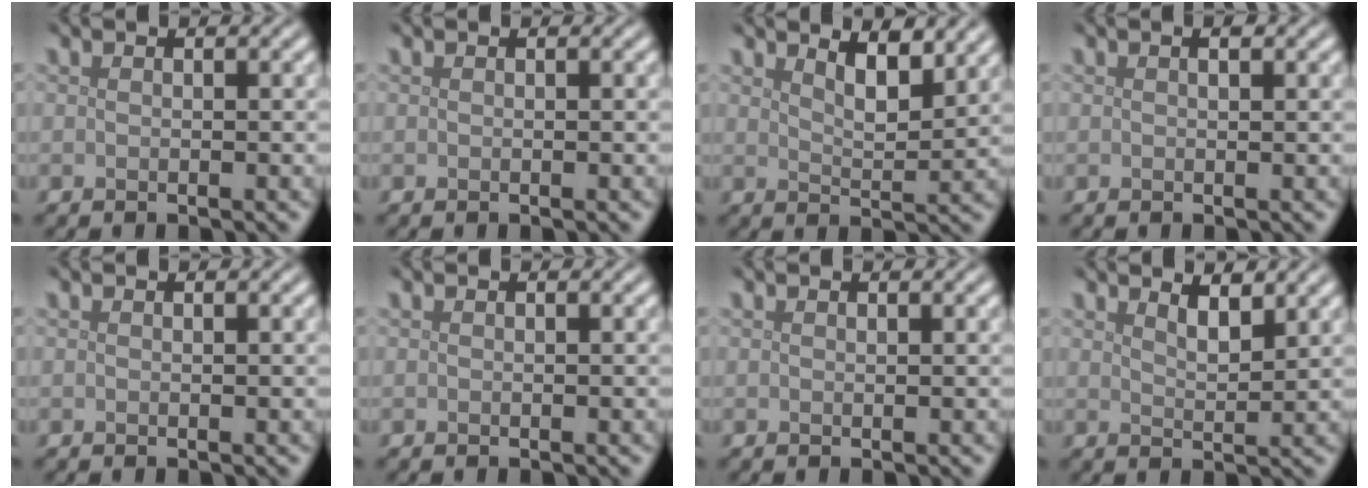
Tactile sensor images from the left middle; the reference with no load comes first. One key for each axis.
{"total": 0.0}
{"total": 3.4, "fx": 2.6, "fy": 0.9, "fz": 2.1, "tx": -0.037, "ty": -0.006, "tz": 0.042}
{"total": 0.7, "fx": 0.3, "fy": 0.2, "fz": 0.6, "tx": -0.009, "ty": 0.001, "tz": 0.007}
{"total": 0.0}
{"total": 0.0}
{"total": 0.0}
{"total": 2.1, "fx": 1.7, "fy": 0.5, "fz": 1.2, "tx": -0.017, "ty": -0.001, "tz": 0.029}